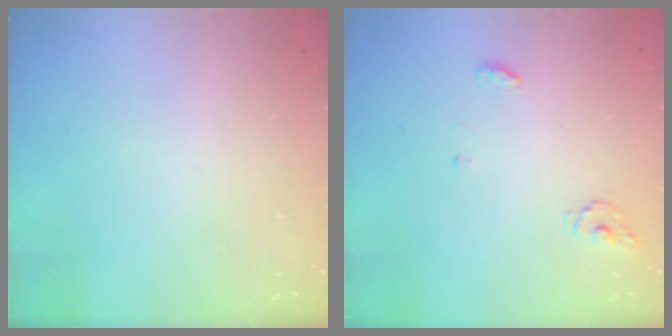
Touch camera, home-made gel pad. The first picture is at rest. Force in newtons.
{"total": 3.8, "press": 3.8, "slide": 0.3}